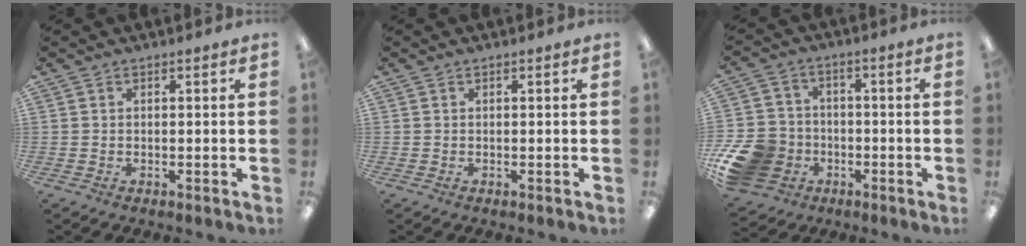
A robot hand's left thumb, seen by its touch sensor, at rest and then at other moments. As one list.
[{"total": 0.0}, {"total": 15.1, "force": [-5.4, 12.0, 7.3], "torque": [-0.163, 0.038, -0.089]}]